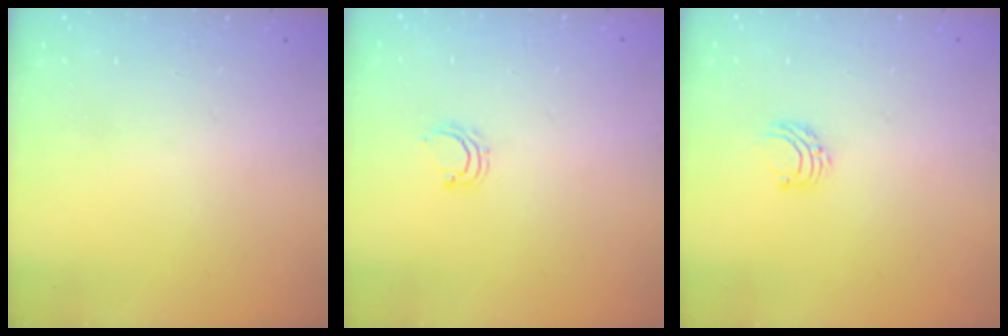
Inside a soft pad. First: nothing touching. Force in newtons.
{"total": 4.9, "press": 4.8, "slide": 0.9}
{"total": 5.2, "press": 5.1, "slide": 0.5}